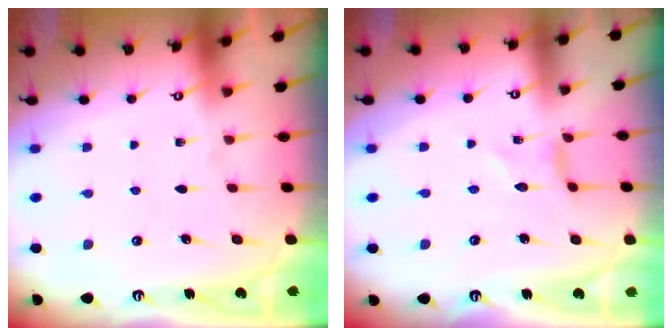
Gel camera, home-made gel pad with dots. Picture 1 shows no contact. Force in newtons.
{"total": 0.0}